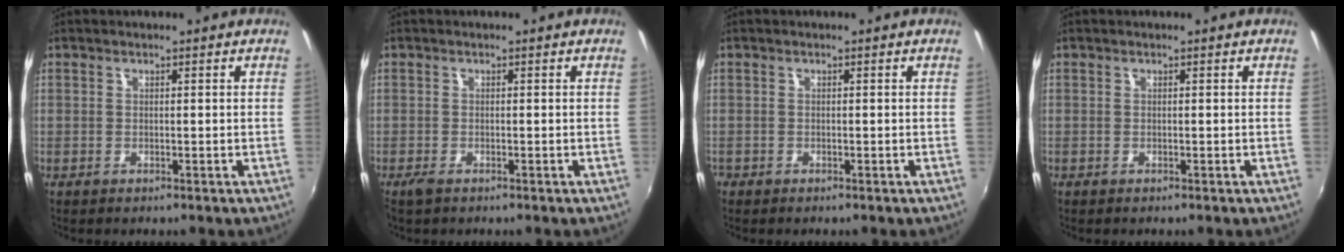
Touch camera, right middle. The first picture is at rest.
{"total": 1.7, "force": [-1.2, 0.6, 0.9], "torque": [-0.021, -0.006, -0.024]}
{"total": 0.8, "force": [-0.7, 0.4, 0.0], "torque": [-0.004, -0.003, -0.016]}
{"total": 0.0}